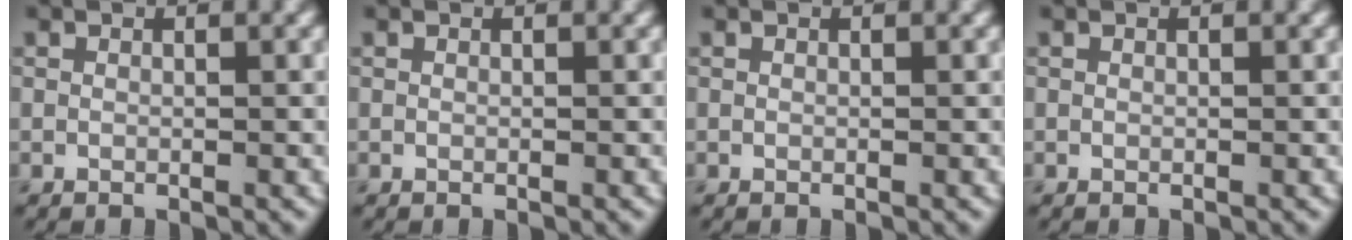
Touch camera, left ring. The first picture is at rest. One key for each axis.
{"total": 0.0}
{"total": 0.0}
{"total": 0.0}